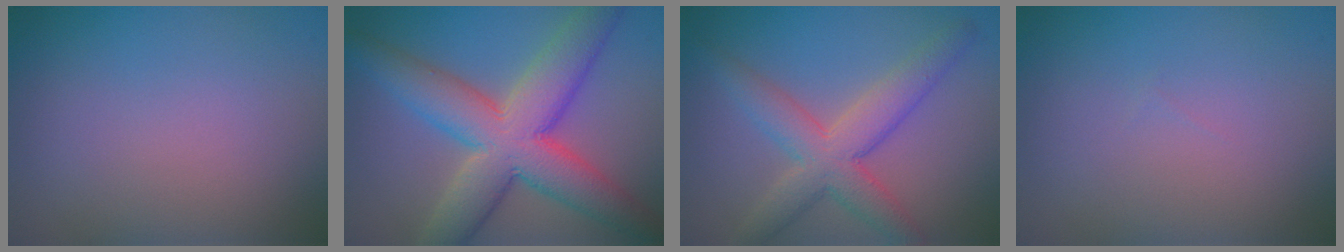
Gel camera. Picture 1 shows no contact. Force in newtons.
{"total": 10.0, "press": 10.0, "slide": 0.5}
{"total": 5.4, "press": 5.4, "slide": 0.3}
{"total": 0.0}